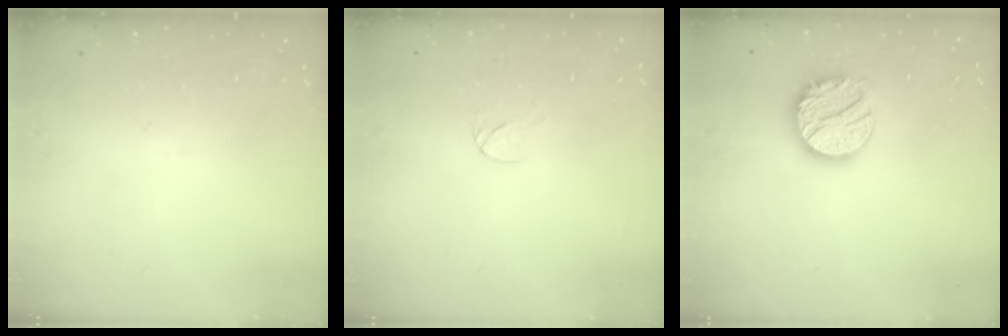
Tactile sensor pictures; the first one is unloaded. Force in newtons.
{"total": 5.1, "press": 5.1, "slide": 0.5}
{"total": 15.2, "press": 15.1, "slide": 1.1}